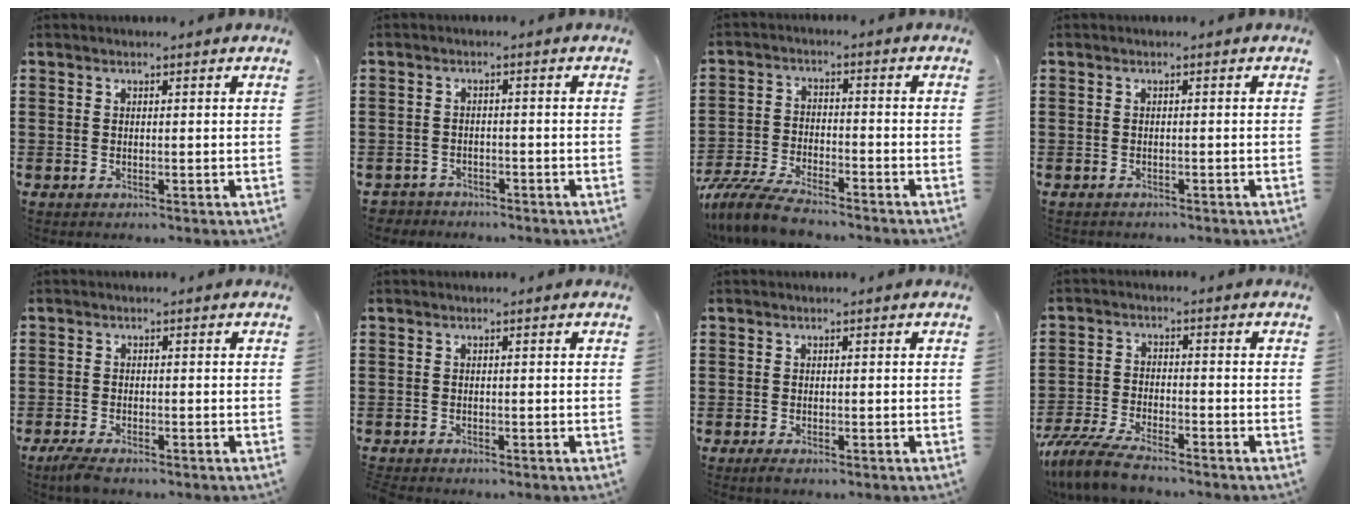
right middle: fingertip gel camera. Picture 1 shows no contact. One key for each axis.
{"total": 2.2, "fx": -2.1, "fy": 0.6, "fz": -0.3, "tx": -0.003, "ty": 0.000, "tz": -0.049}
{"total": 6.3, "fx": -5.8, "fy": 0.9, "fz": 2.3, "tx": -0.061, "ty": 0.001, "tz": -0.117}
{"total": 0.0}
{"total": 2.1, "fx": -1.9, "fy": 0.3, "fz": 1.0, "tx": -0.032, "ty": -0.003, "tz": -0.041}
{"total": 0.7, "fx": -0.7, "fy": 0.1, "fz": 0.1, "tx": -0.004, "ty": -0.002, "tz": -0.014}
{"total": 0.8, "fx": -0.7, "fy": 0.3, "fz": 0.3, "tx": -0.008, "ty": -0.005, "tz": -0.012}
{"total": 5.8, "fx": -5.2, "fy": 0.8, "fz": 2.3, "tx": -0.071, "ty": -0.007, "tz": -0.108}